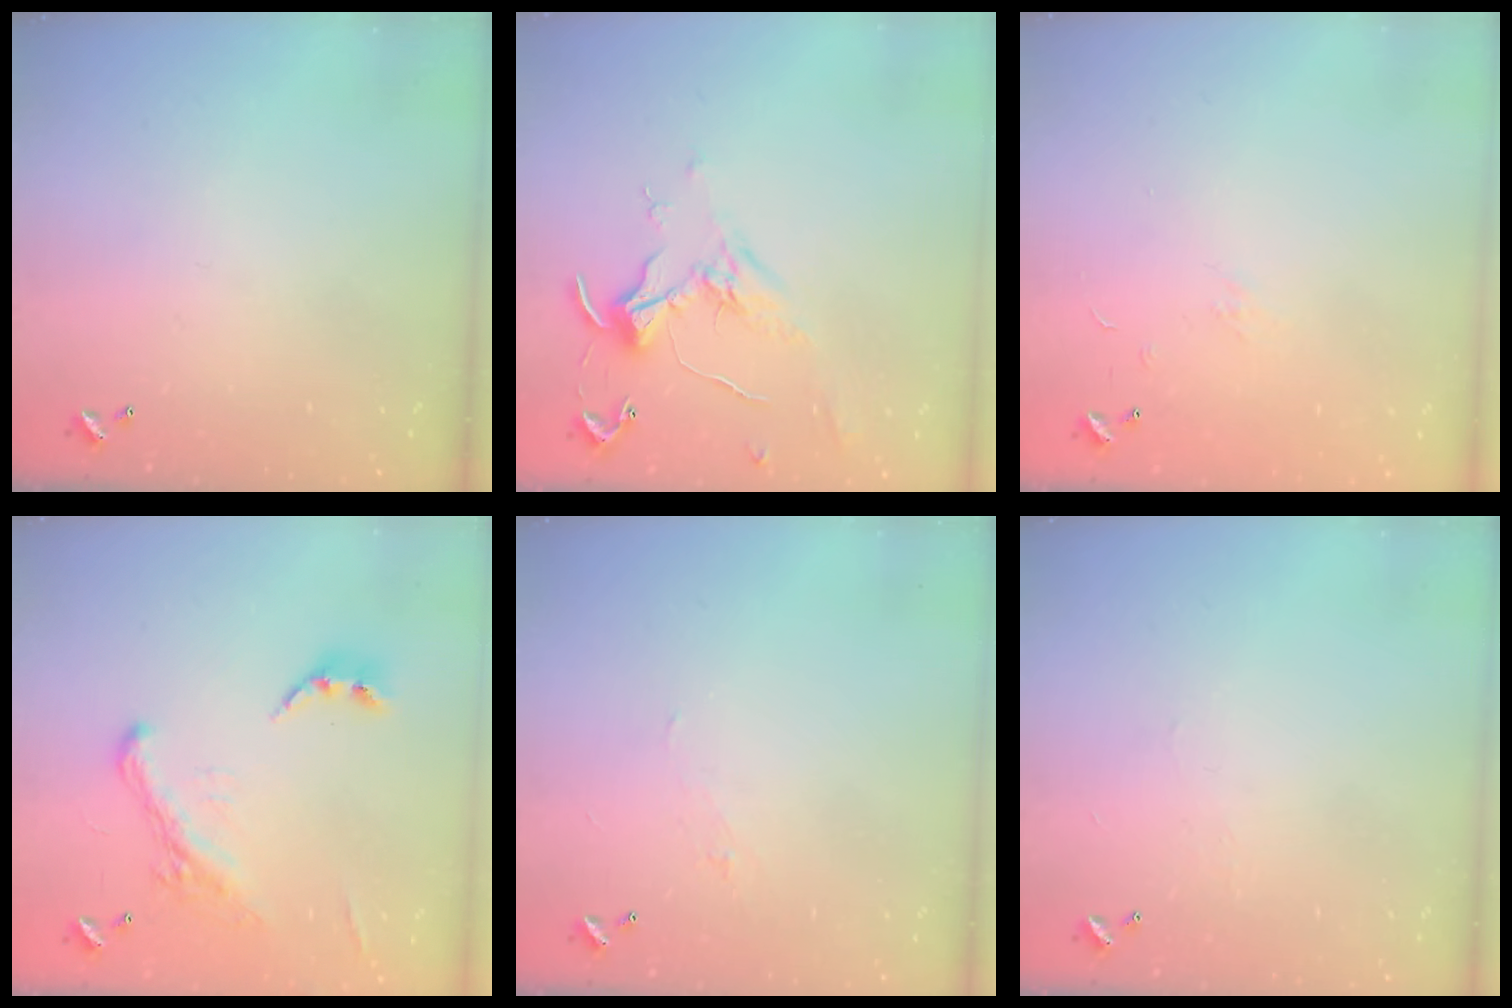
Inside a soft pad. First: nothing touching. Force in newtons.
{"total": 0.7, "press": 0.3, "slide": 0.7}
{"total": 4.7, "press": 4.6, "slide": 0.7}
{"total": 5.1, "press": 4.9, "slide": 1.4}
{"total": 2.0, "press": 1.9, "slide": 0.5}
{"total": 2.3, "press": 2.3, "slide": 0.4}